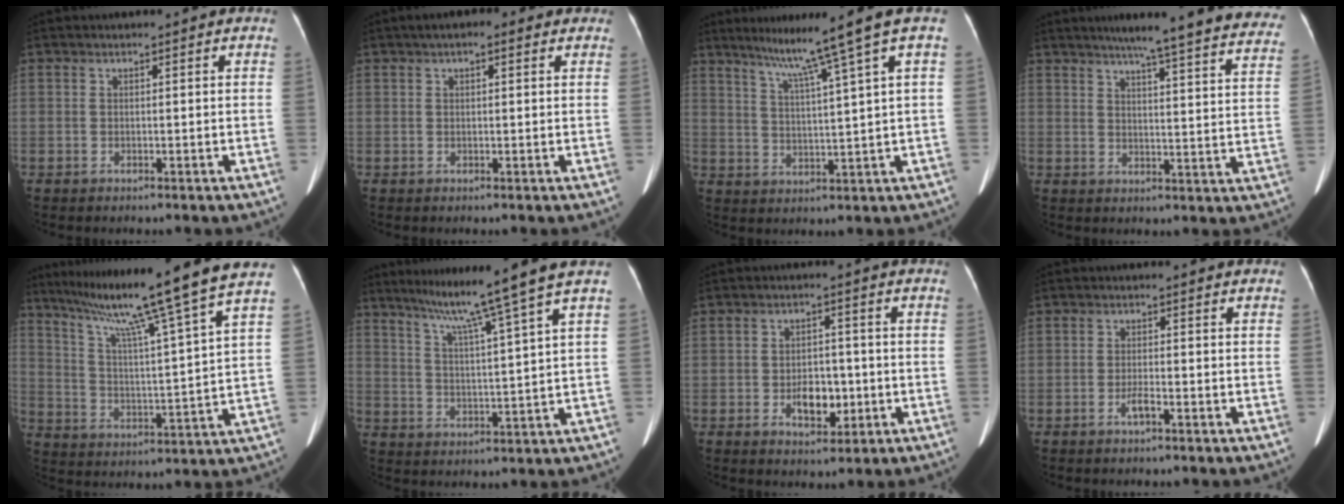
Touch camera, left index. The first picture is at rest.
{"total": 3.6, "force": [2.1, 1.5, 2.5], "torque": [-0.039, 0.025, 0.027]}
{"total": 9.1, "force": [5.9, -2.9, 6.3], "torque": [-0.098, -0.001, 0.097]}
{"total": 25.7, "force": [22.8, 1.3, 11.8], "torque": [-0.157, -0.056, 0.260]}
{"total": 18.5, "force": [14.7, -2.9, 10.7], "torque": [-0.176, -0.021, 0.219]}
{"total": 10.8, "force": [8.2, -3.3, 6.3], "torque": [-0.099, -0.014, 0.126]}
{"total": 5.2, "force": [-1.5, 3.1, 4.0], "torque": [-0.063, 0.006, -0.020]}
{"total": 1.8, "force": [-1.1, 0.1, 1.4], "torque": [-0.028, 0.000, -0.023]}